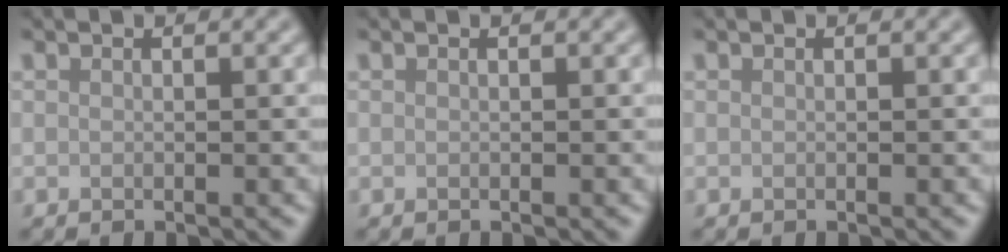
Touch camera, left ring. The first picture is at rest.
{"total": 0.0}
{"total": 0.0}